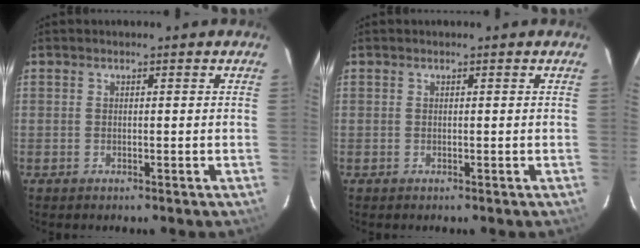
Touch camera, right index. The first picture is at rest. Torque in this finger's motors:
{"motor_torque": [0.26, 0.07, 0.12, 0.01]}